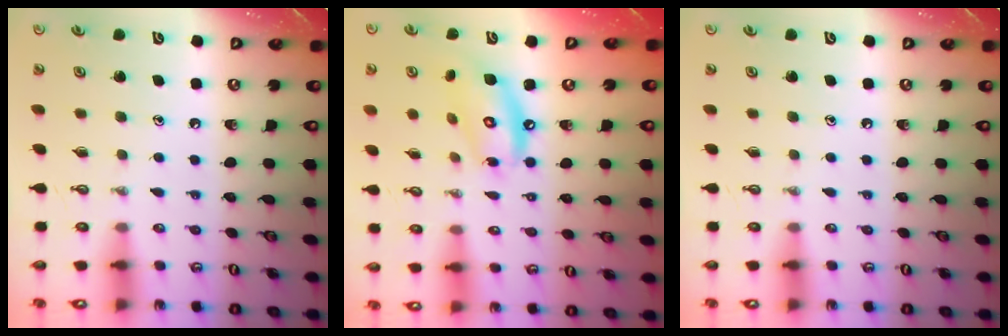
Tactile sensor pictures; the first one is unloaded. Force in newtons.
{"total": 12.1, "press": 12.1, "slide": 0.9}
{"total": 0.0}